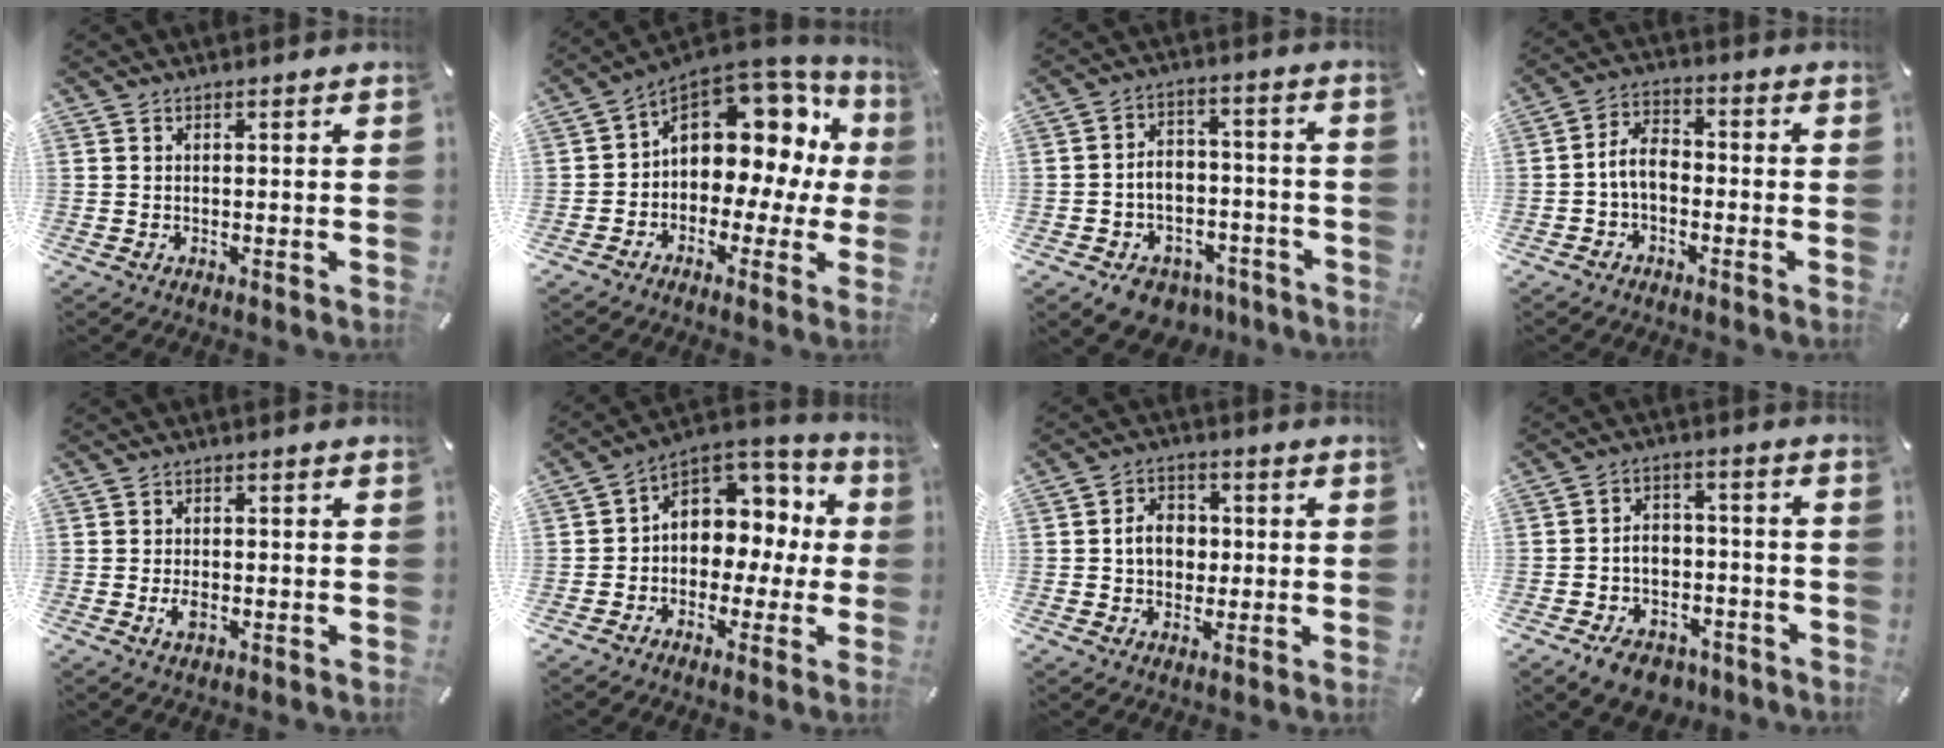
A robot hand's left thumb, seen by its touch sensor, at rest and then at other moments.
{"total": 12.4, "force": [4.8, 8.9, 7.2], "torque": [-0.103, -0.048, 0.082]}
{"total": 8.4, "force": [-4.5, 6.9, 1.6], "torque": [-0.013, 0.039, -0.072]}
{"total": 6.8, "force": [-1.9, 4.5, 4.7], "torque": [-0.101, 0.017, -0.037]}
{"total": 2.8, "force": [-0.9, 1.7, 2.0], "torque": [-0.043, 0.001, -0.017]}
{"total": 8.7, "force": [2.1, 7.7, 3.5], "torque": [-0.062, -0.024, 0.045]}
{"total": 7.6, "force": [0.0, 6.3, 4.2], "torque": [-0.069, 0.008, -0.003]}
{"total": 9.1, "force": [-5.7, 6.5, 2.9], "torque": [-0.041, 0.056, -0.096]}